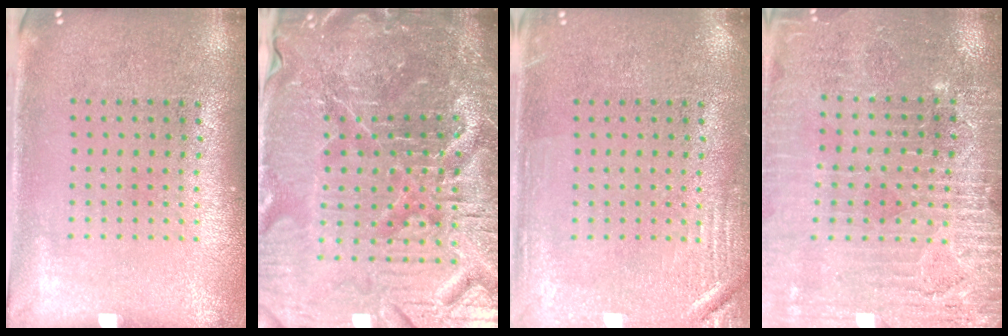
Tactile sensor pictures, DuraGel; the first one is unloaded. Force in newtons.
{"total": 7.4, "press": 6.5, "slide": 3.5}
{"total": 2.7, "press": 2.7, "slide": 0.4}
{"total": 3.3, "press": 3.3, "slide": 0.2}